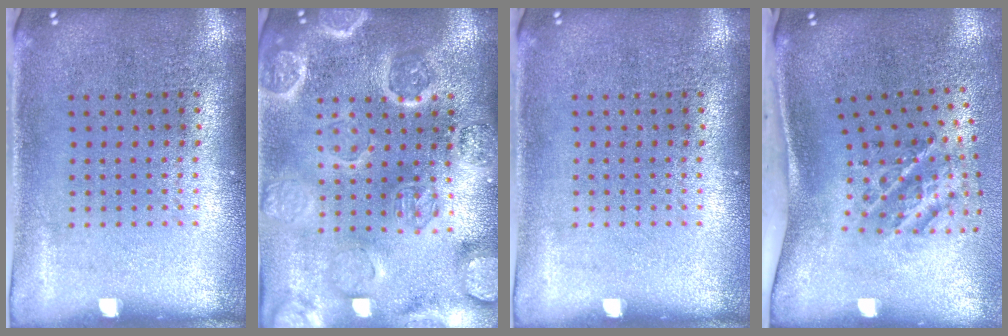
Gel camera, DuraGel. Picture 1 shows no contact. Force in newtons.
{"total": 3.7, "press": 3.5, "slide": 1.1}
{"total": 0.0}
{"total": 2.0, "press": 1.3, "slide": 1.6}